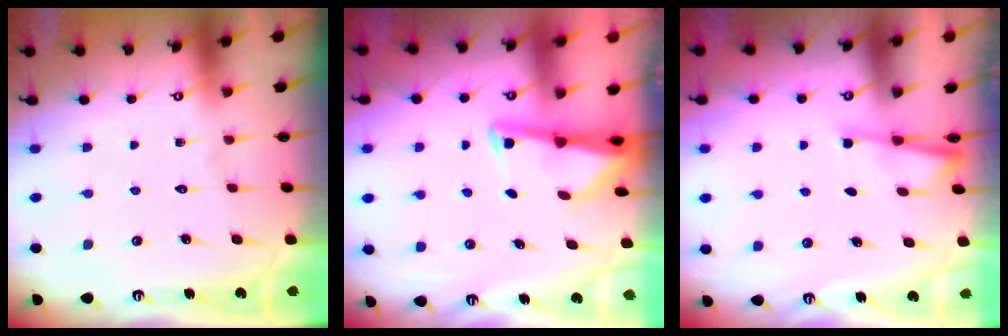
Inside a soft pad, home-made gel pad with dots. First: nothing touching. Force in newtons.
{"total": 2.9, "press": 2.9, "slide": 0.3}
{"total": 2.5, "press": 2.4, "slide": 0.4}